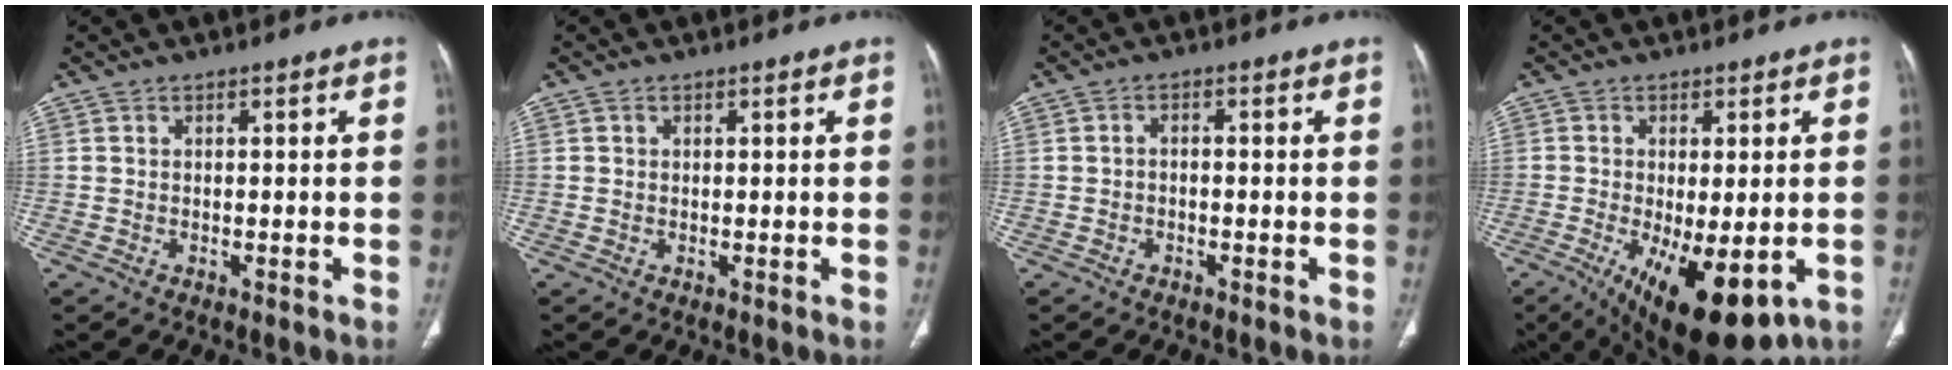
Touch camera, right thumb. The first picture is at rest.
{"total": 0.5, "force": [0.2, 0.5, 0.1], "torque": [0.001, 0.001, 0.003]}
{"total": 1.2, "force": [-0.4, 0.8, 0.8], "torque": [-0.010, 0.005, -0.010]}
{"total": 15.5, "force": [-5.6, 6.1, 13.1], "torque": [-0.193, -0.021, -0.068]}